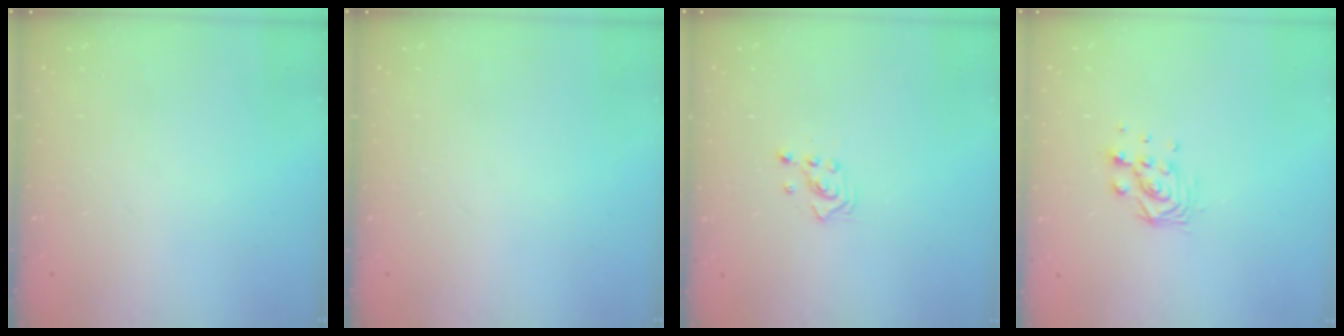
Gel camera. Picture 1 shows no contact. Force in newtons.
{"total": 0.0}
{"total": 2.3, "press": 2.3, "slide": 0.3}
{"total": 7.5, "press": 7.5, "slide": 0.4}